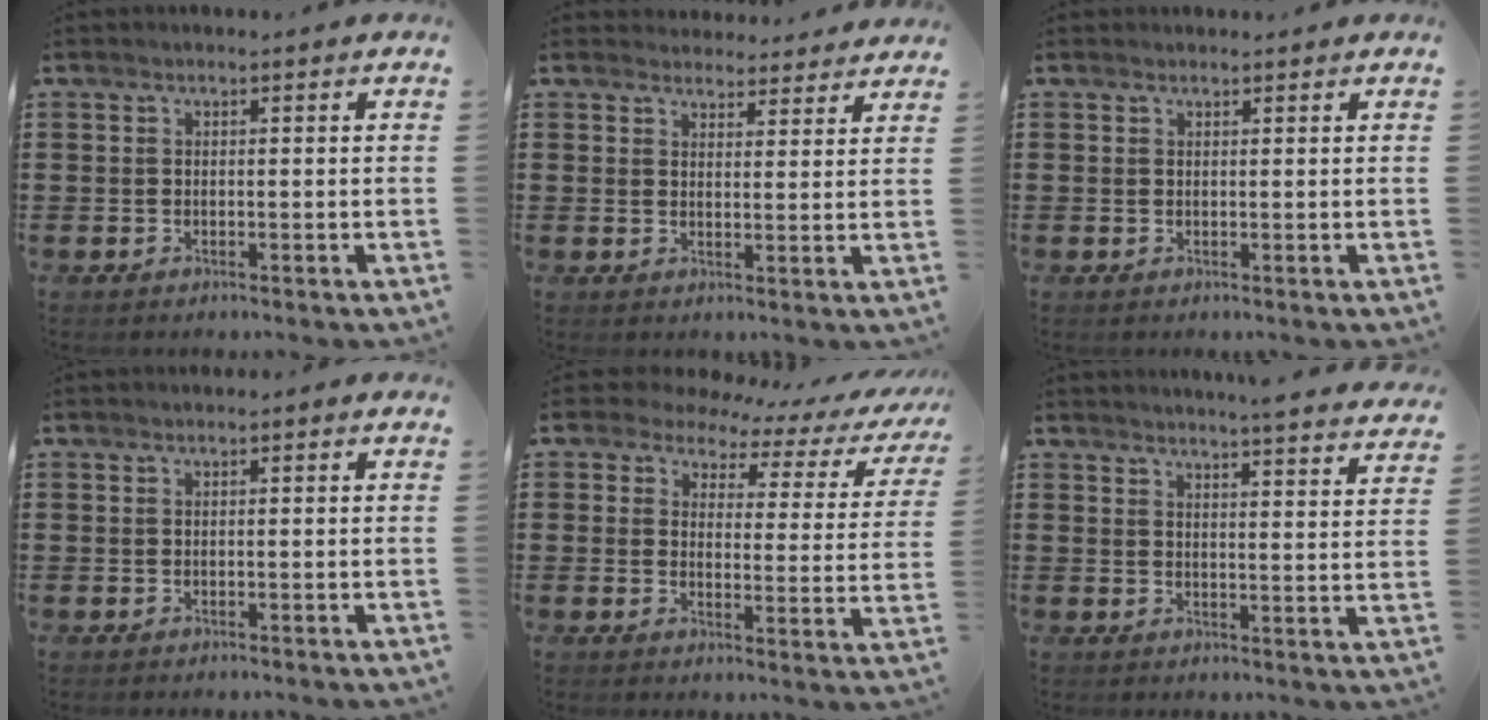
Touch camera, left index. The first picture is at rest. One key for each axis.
{"total": 3.5, "fx": 3.3, "fy": 1.2, "fz": 0.0, "tx": -0.004, "ty": -0.009, "tz": 0.060}
{"total": 0.5, "fx": 0.3, "fy": 0.4, "fz": -0.1, "tx": 0.000, "ty": 0.003, "tz": 0.006}
{"total": 0.0}
{"total": 4.3, "fx": 3.3, "fy": 2.4, "fz": 1.5, "tx": -0.044, "ty": -0.014, "tz": 0.051}
{"total": 4.0, "fx": 3.9, "fy": -0.8, "fz": 0.5, "tx": -0.018, "ty": -0.027, "tz": 0.067}